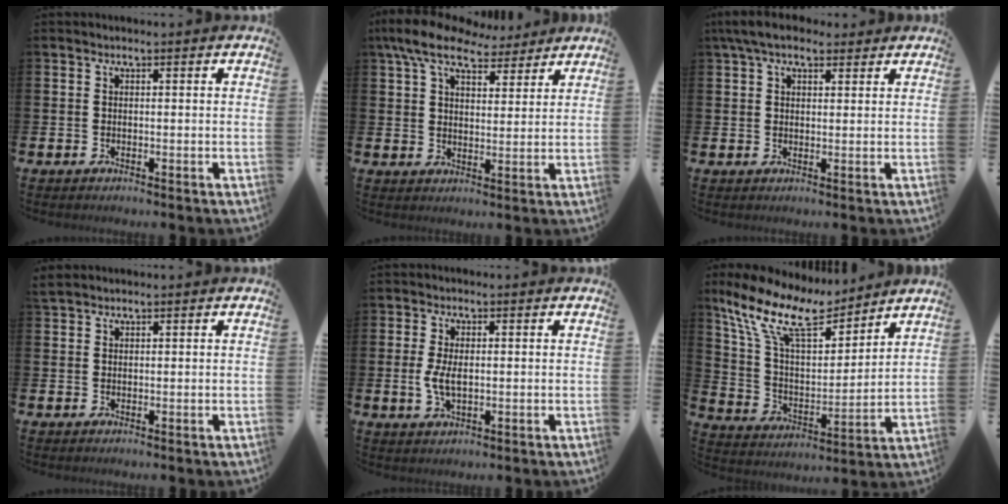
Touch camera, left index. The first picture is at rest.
{"total": 8.9, "force": [7.4, 3.4, 3.7], "torque": [-0.089, -0.023, 0.135]}
{"total": 5.4, "force": [4.3, 2.3, 2.4], "torque": [-0.051, -0.004, 0.078]}
{"total": 1.4, "force": [1.3, 0.5, 0.2], "torque": [0.001, 0.002, 0.023]}
{"total": 3.5, "force": [0.1, 1.7, 3.1], "torque": [-0.060, 0.006, 0.000]}
{"total": 13.1, "force": [10.8, 4.2, 6.2], "torque": [-0.173, -0.055, 0.192]}